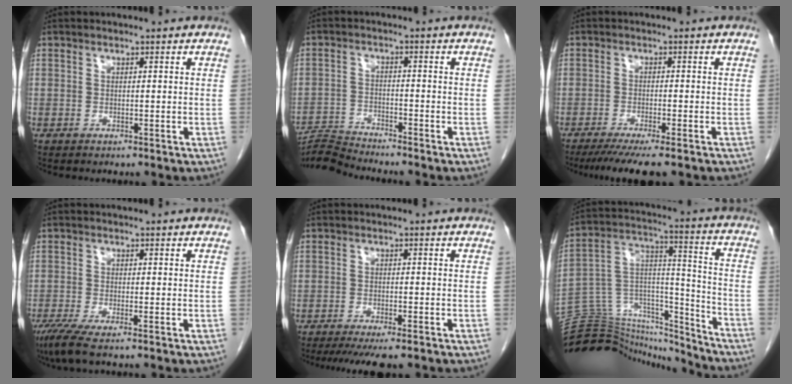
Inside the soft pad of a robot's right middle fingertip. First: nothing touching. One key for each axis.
{"total": 5.4, "fx": -5.1, "fy": -1.6, "fz": -0.8, "tx": 0.008, "ty": -0.009, "tz": -0.097}
{"total": 7.7, "fx": -6.0, "fy": 0.4, "fz": 4.8, "tx": -0.069, "ty": -0.017, "tz": -0.093}
{"total": 4.1, "fx": -2.6, "fy": 0.3, "fz": 3.1, "tx": -0.061, "ty": -0.014, "tz": -0.052}
{"total": 7.5, "fx": -6.1, "fy": 1.0, "fz": 4.3, "tx": -0.057, "ty": -0.013, "tz": -0.093}
{"total": 23.0, "fx": -22.1, "fy": 4.9, "fz": 3.8, "tx": -0.103, "ty": 0.048, "tz": -0.348}